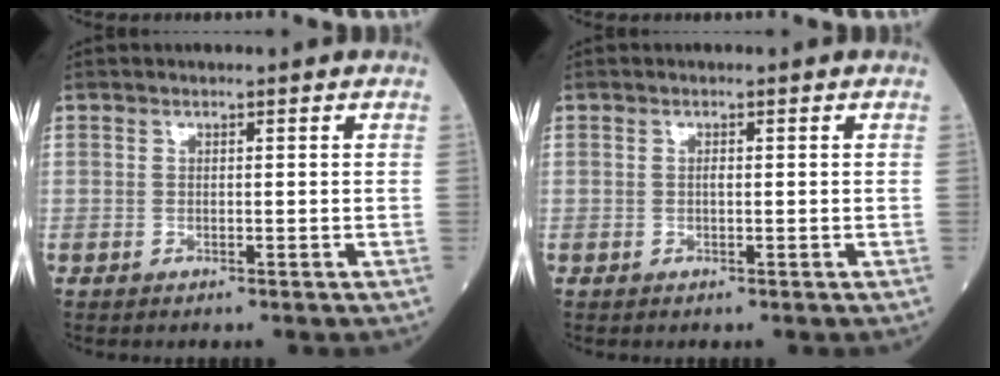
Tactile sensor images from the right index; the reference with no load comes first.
{"total": 0.5, "force": [-0.1, 0.2, 0.5], "torque": [-0.009, 0.001, -0.002]}